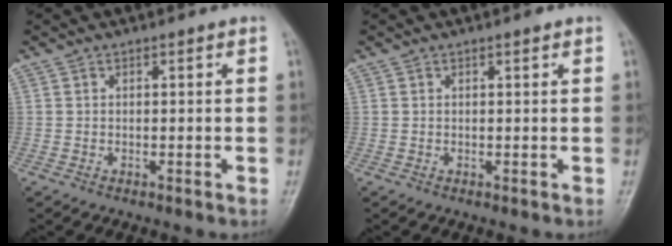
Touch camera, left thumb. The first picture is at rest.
{"total": 0.7, "force": [0.4, 0.1, 0.5], "torque": [-0.007, -0.001, 0.005]}